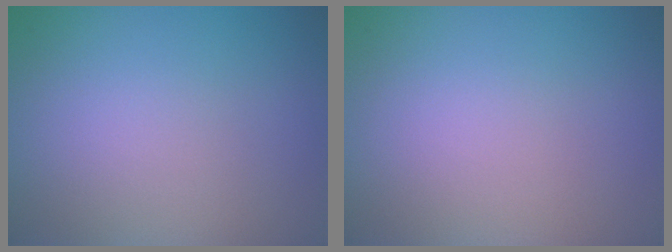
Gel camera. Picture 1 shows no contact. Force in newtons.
{"total": 0.0}